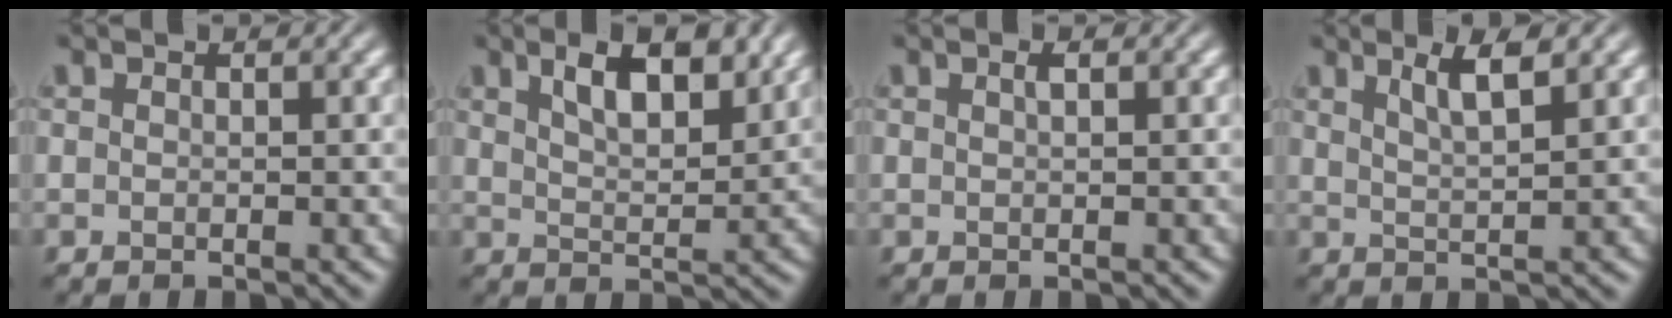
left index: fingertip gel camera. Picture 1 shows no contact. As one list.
[{"total": 5.2, "force": [3.0, 1.9, 3.7], "torque": [-0.061, 0.001, 0.050]}, {"total": 0.7, "force": [0.3, 0.2, 0.6], "torque": [-0.011, 0.003, 0.005]}, {"total": 3.1, "force": [1.8, 0.7, 2.4], "torque": [-0.032, 0.002, 0.031]}]